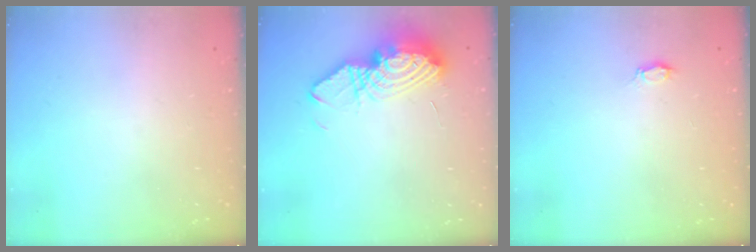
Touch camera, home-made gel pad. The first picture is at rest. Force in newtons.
{"total": 12.7, "press": 12.7, "slide": 1.3}
{"total": 2.1, "press": 2.1, "slide": 0.3}